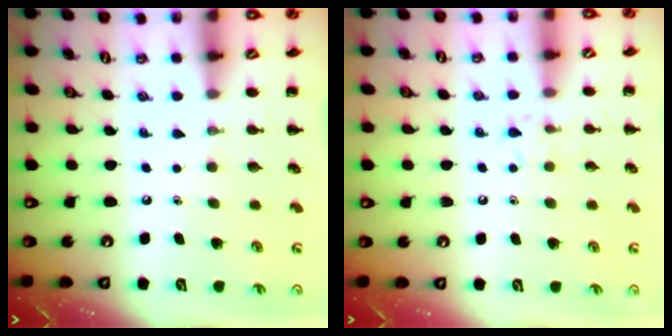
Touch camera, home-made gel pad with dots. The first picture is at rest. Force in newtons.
{"total": 6.3, "press": 6.2, "slide": 1.3}